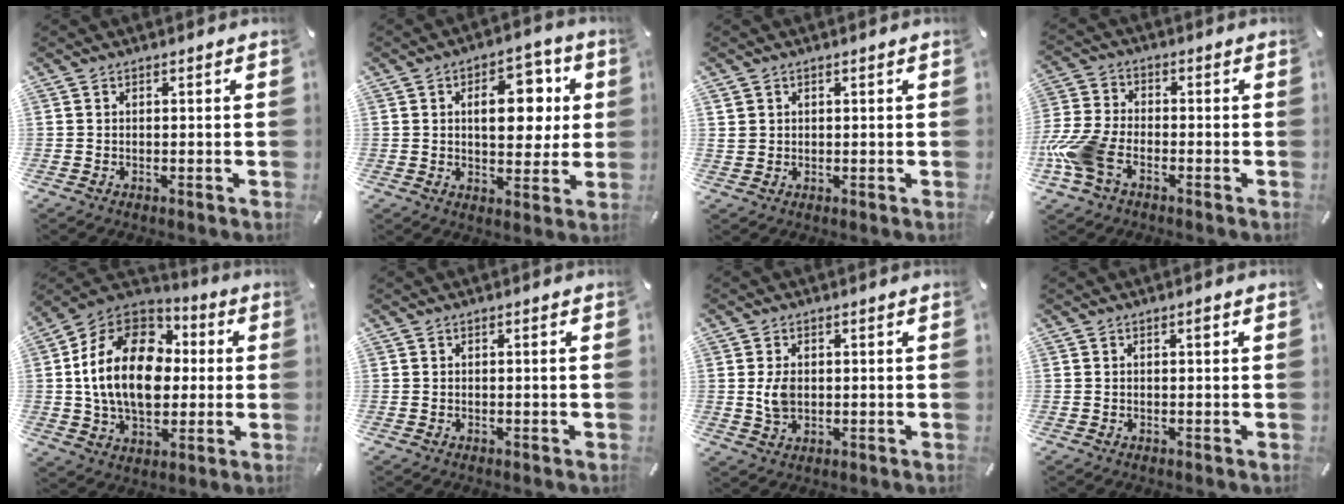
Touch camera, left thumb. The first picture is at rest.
{"total": 12.7, "force": [3.1, 7.9, 9.4], "torque": [-0.120, -0.005, 0.046]}
{"total": 2.2, "force": [1.2, 1.8, 0.2], "torque": [-0.005, 0.002, 0.024]}
{"total": 10.5, "force": [-3.9, 6.8, 7.0], "torque": [-0.156, 0.012, -0.071]}
{"total": 20.7, "force": [0.7, 14.9, 14.3], "torque": [-0.298, 0.016, 0.005]}
{"total": 0.6, "force": [0.1, -0.1, 0.5], "torque": [-0.008, -0.001, 0.001]}
{"total": 4.9, "force": [0.5, 3.4, 3.5], "torque": [-0.075, -0.003, 0.004]}
{"total": 1.0, "force": [0.4, 0.3, 0.9], "torque": [-0.010, 0.000, 0.004]}